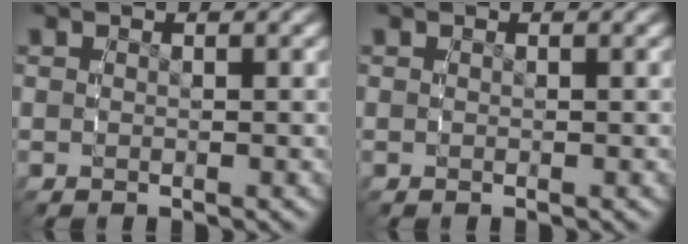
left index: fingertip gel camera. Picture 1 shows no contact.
{"total": 0.0}